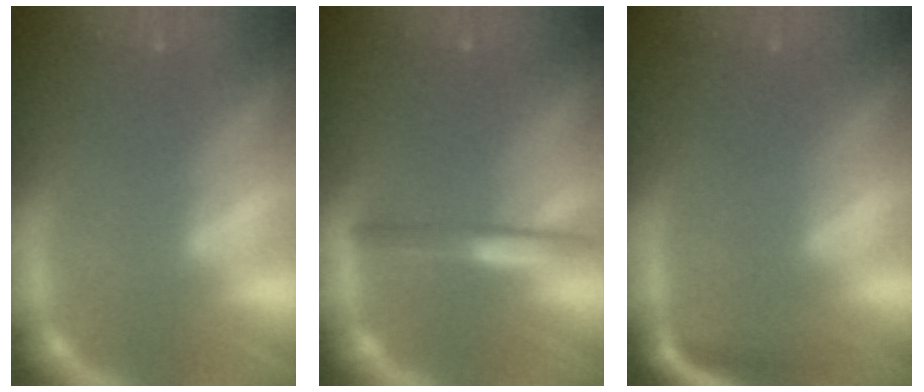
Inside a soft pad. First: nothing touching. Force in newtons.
{"total": 2.5}
{"total": 3.0}